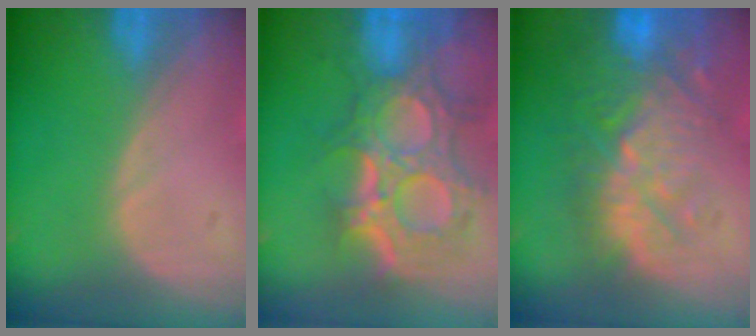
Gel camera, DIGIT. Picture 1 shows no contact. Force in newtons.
{"total": 12.1, "press": 10.8, "slide": 5.4}
{"total": 11.0, "press": 9.9, "slide": 4.7}